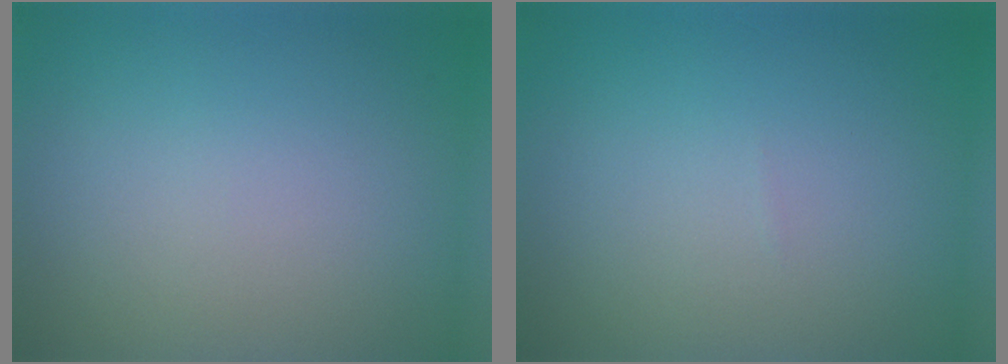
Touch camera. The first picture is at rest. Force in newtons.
{"total": 0.0}